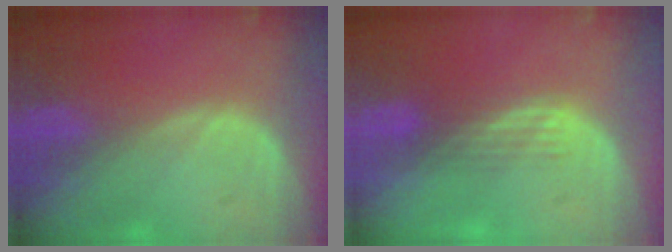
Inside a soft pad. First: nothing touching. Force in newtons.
{"total": 3.0, "press": 2.7, "slide": 1.3}